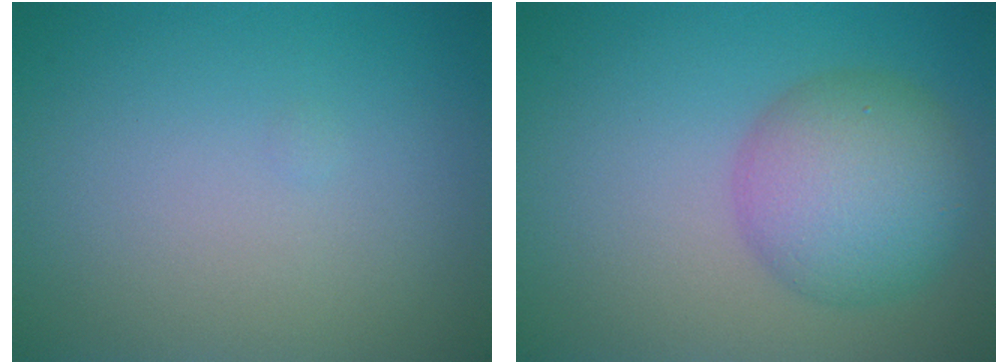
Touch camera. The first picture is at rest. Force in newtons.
{"total": 6.3, "press": 6.3, "slide": 0.2}